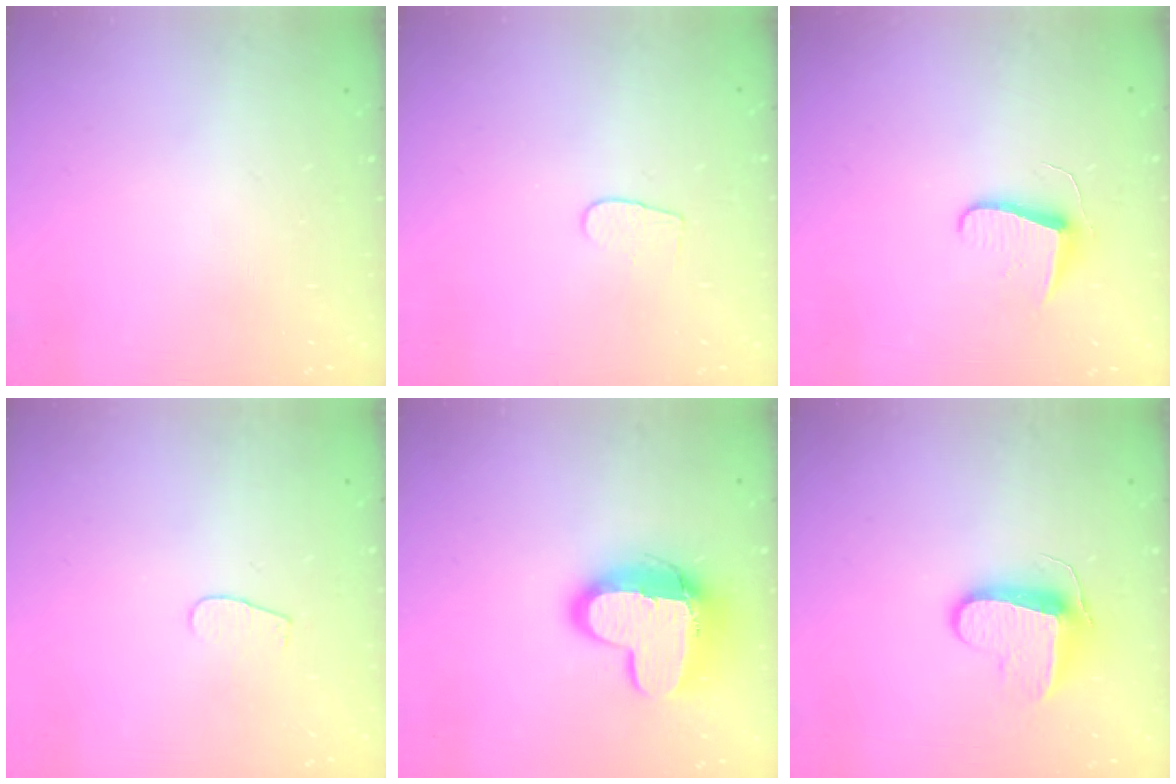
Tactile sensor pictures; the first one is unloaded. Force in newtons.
{"total": 4.3, "press": 4.3, "slide": 0.5}
{"total": 7.1, "press": 7.1, "slide": 0.7}
{"total": 2.6, "press": 2.5, "slide": 0.3}
{"total": 14.2, "press": 14.2, "slide": 1.1}
{"total": 9.4, "press": 9.4, "slide": 0.2}